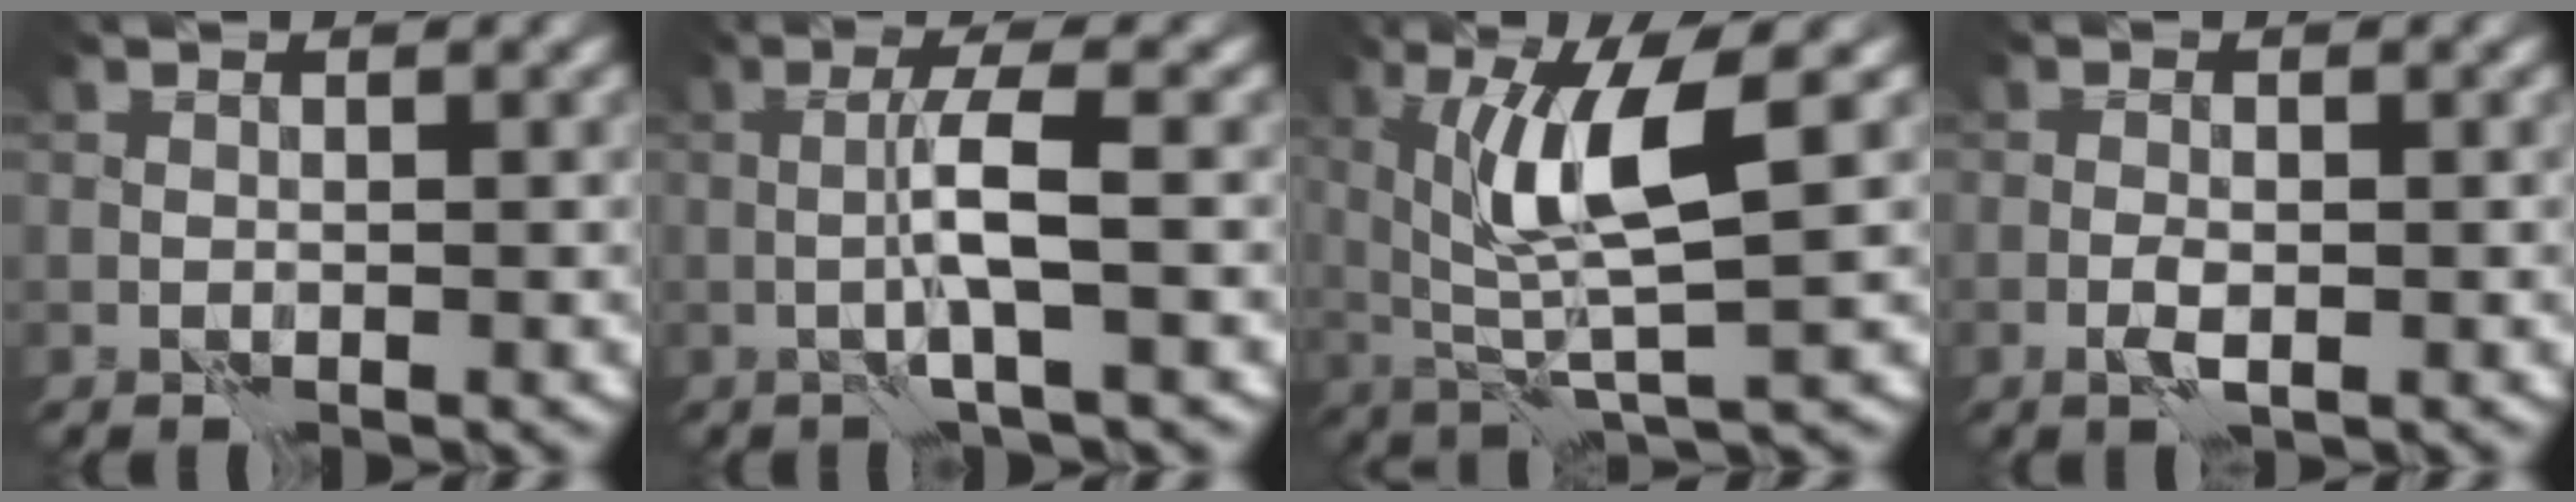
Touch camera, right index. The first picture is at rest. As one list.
[{"total": 3.3, "force": [-0.1, -0.1, 3.3], "torque": [-0.065, 0.007, -0.006]}, {"total": 6.9, "force": [2.3, 1.0, 6.4], "torque": [-0.122, -0.004, 0.045]}, {"total": 1.3, "force": [-0.3, 0.4, 1.2], "torque": [-0.025, -0.001, -0.007]}]